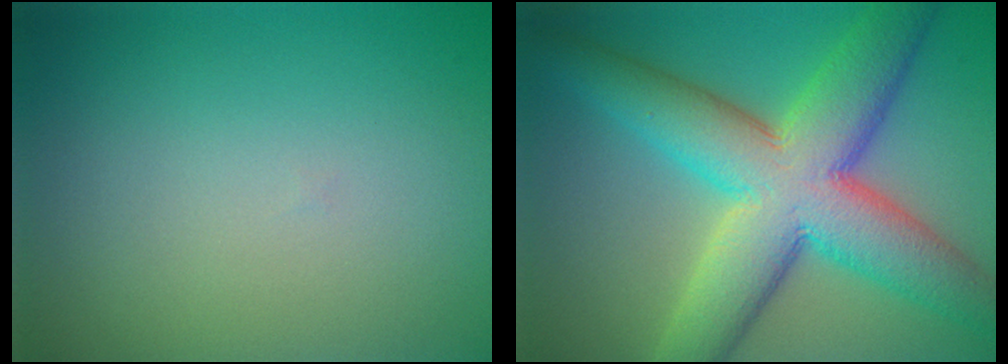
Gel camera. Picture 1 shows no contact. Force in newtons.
{"total": 11.7, "press": 11.7, "slide": 0.6}